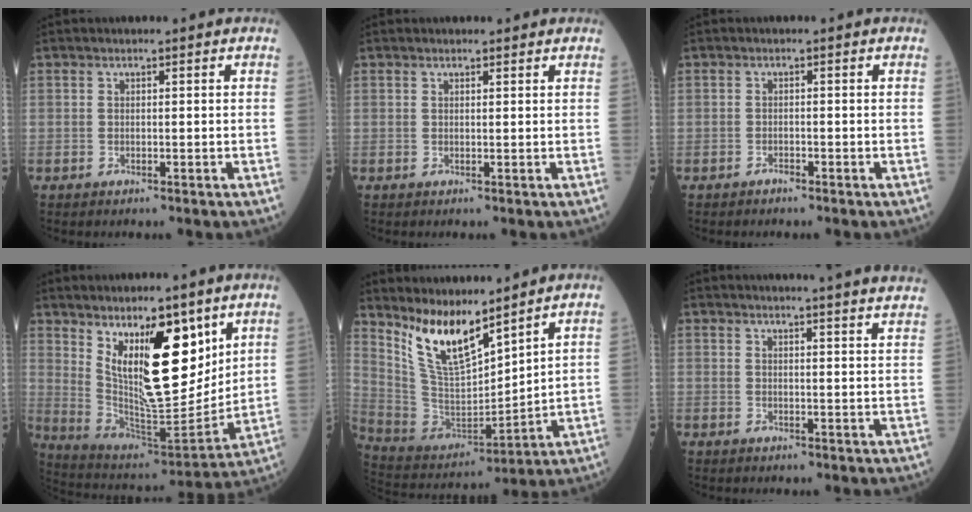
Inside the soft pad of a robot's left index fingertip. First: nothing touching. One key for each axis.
{"total": 1.3, "fx": 1.2, "fy": 0.2, "fz": 0.4, "tx": -0.014, "ty": 0.009, "tz": 0.017}
{"total": 0.6, "fx": -0.6, "fy": 0.1, "fz": 0.3, "tx": -0.005, "ty": -0.001, "tz": -0.010}
{"total": 15.4, "fx": 7.5, "fy": 4.3, "fz": 12.8, "tx": -0.218, "ty": -0.008, "tz": 0.146}
{"total": 11.5, "fx": 9.0, "fy": 2.6, "fz": 6.7, "tx": -0.139, "ty": -0.008, "tz": 0.193}
{"total": 13.2, "fx": 12.6, "fy": -1.1, "fz": 3.5, "tx": -0.041, "ty": -0.057, "tz": 0.124}